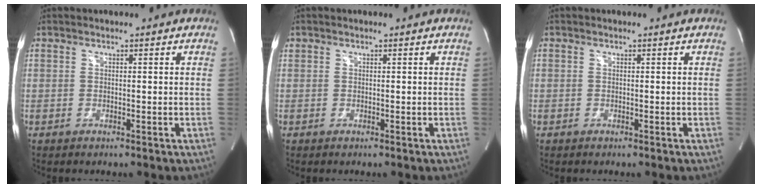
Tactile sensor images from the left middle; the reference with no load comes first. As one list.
[{"total": 0.0}, {"total": 0.0}]